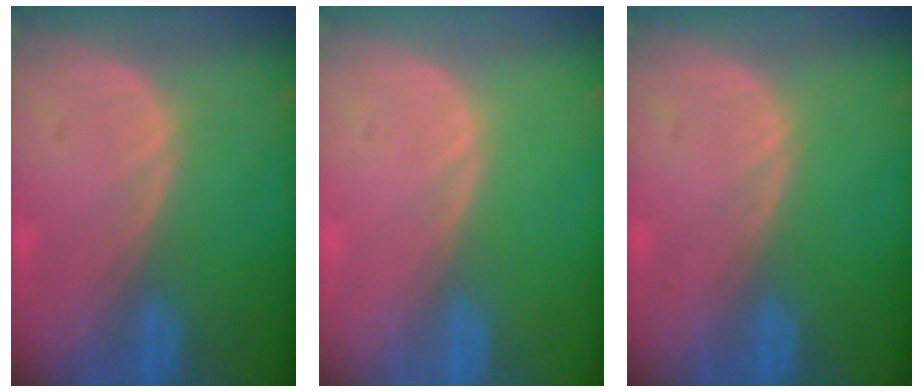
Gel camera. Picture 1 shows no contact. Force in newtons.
{"total": 0.0}
{"total": 0.0}